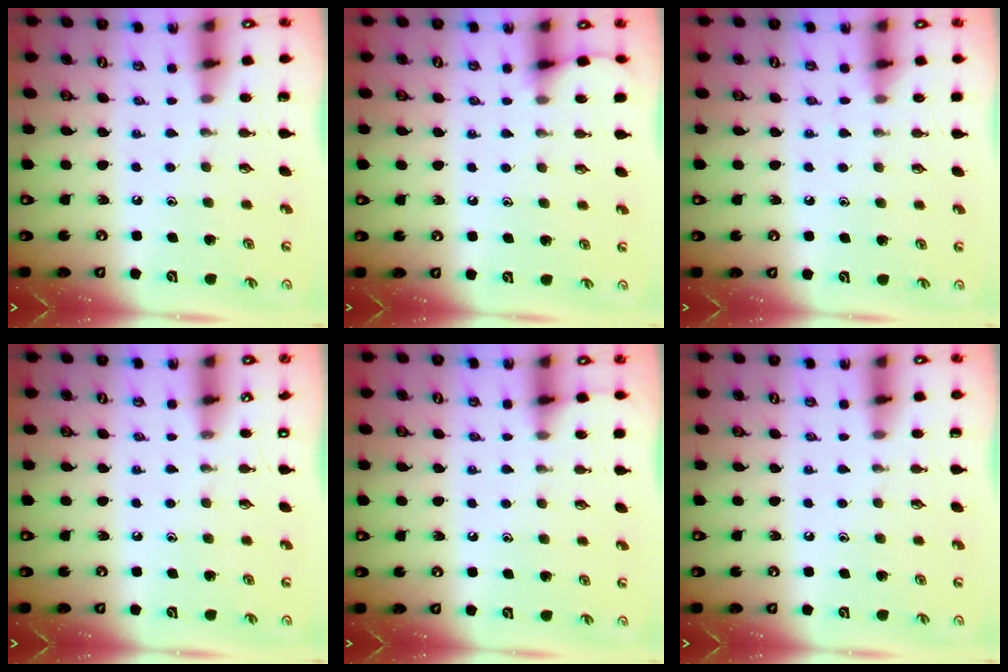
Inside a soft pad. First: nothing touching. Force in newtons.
{"total": 3.8, "press": 3.8, "slide": 0.5}
{"total": 5.8, "press": 5.8, "slide": 0.8}
{"total": 0.0}
{"total": 2.9, "press": 2.9, "slide": 0.4}
{"total": 0.0}